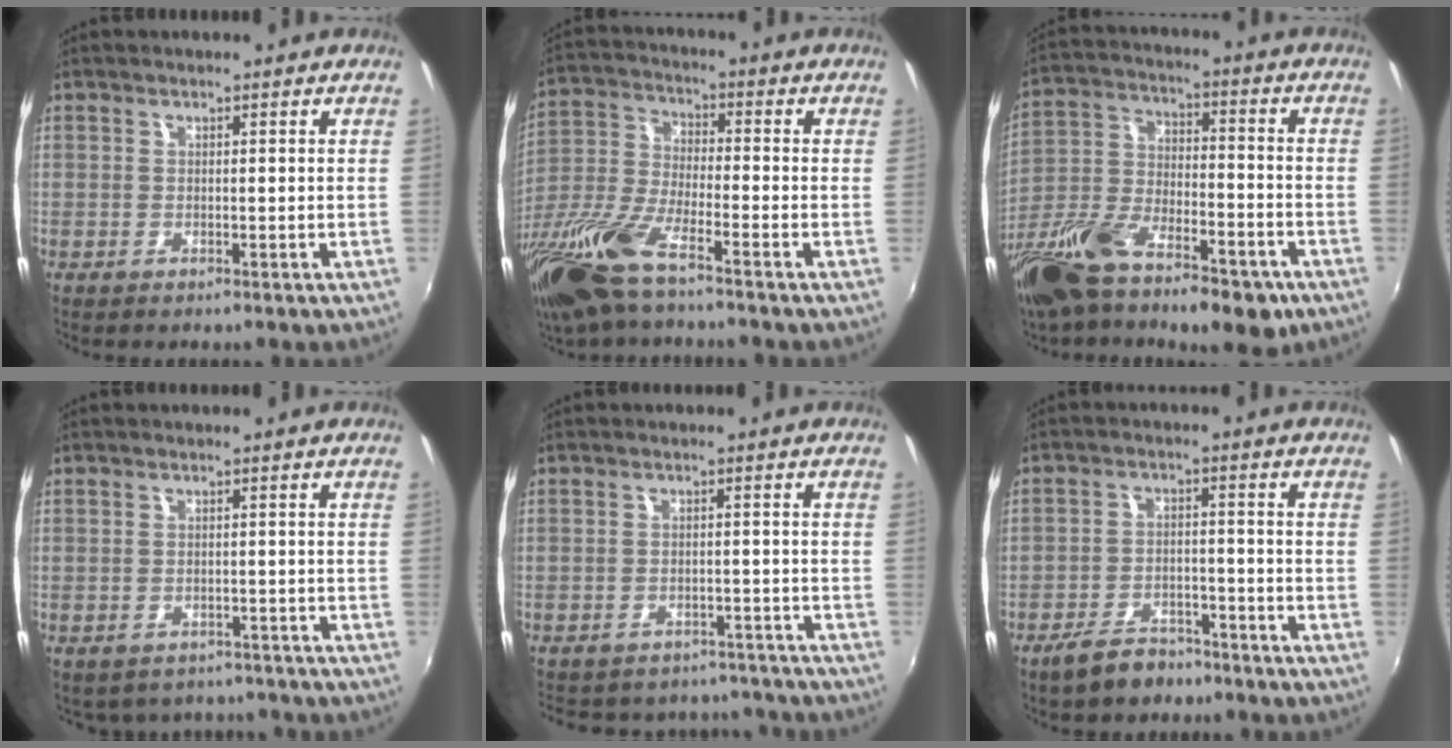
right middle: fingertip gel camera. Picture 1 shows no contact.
{"total": 16.2, "force": [-11.2, 3.8, 11.2], "torque": [-0.253, -0.035, -0.228]}
{"total": 20.7, "force": [-13.4, 8.2, 13.5], "torque": [-0.268, -0.031, -0.227]}
{"total": 6.1, "force": [-5.1, 3.1, 1.3], "torque": [-0.031, -0.010, -0.062]}
{"total": 13.0, "force": [-11.2, 5.7, 3.2], "torque": [-0.080, 0.013, -0.136]}
{"total": 6.9, "force": [-5.5, 3.3, 2.6], "torque": [-0.065, 0.014, -0.081]}